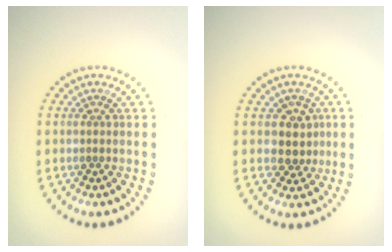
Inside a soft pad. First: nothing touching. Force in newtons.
{"total": 2.6, "press": 2.2, "slide": 1.4}